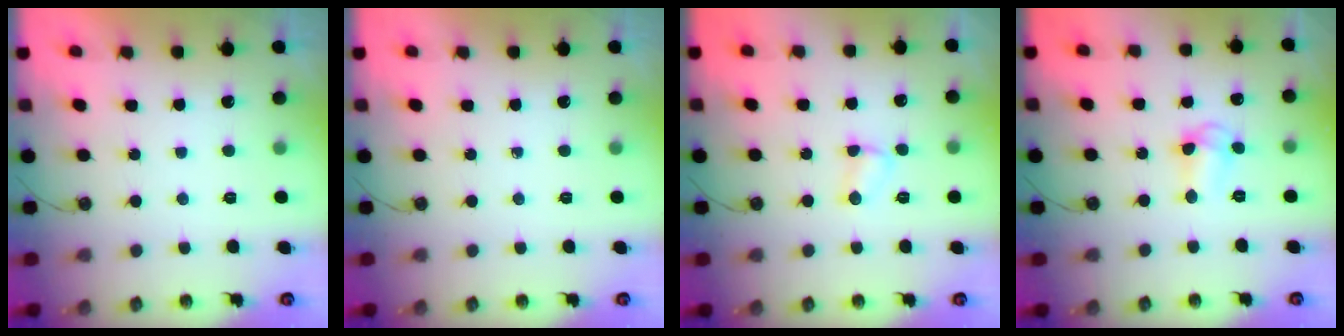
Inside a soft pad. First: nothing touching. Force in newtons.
{"total": 0.0}
{"total": 4.9, "press": 4.9, "slide": 0.5}
{"total": 4.7, "press": 4.6, "slide": 0.8}